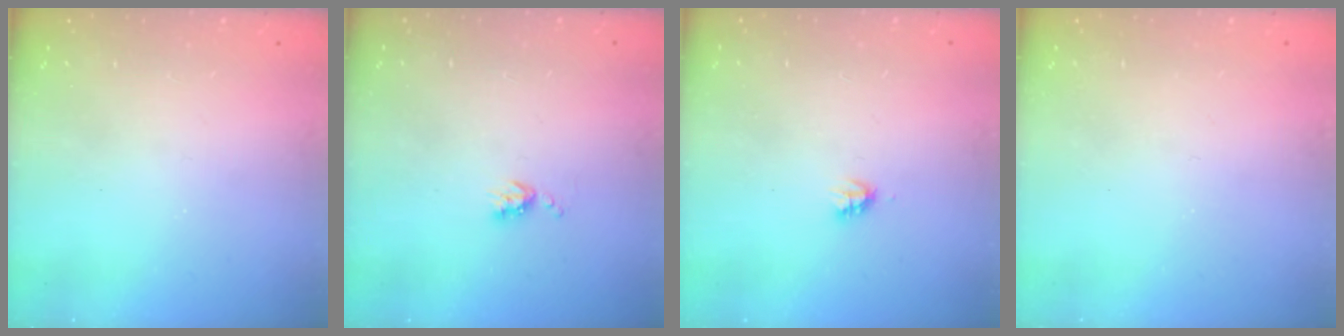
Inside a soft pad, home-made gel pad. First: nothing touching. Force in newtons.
{"total": 5.8, "press": 5.7, "slide": 0.8}
{"total": 2.7, "press": 2.7, "slide": 0.2}
{"total": 0.0}